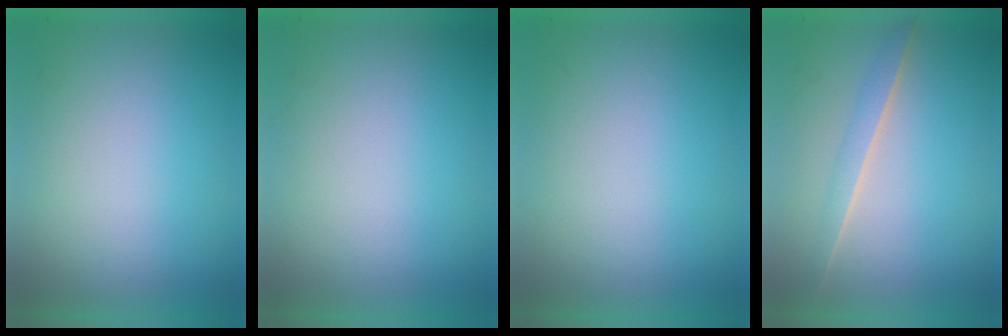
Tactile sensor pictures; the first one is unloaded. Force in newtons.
{"total": 0.0}
{"total": 0.0}
{"total": 1.5}